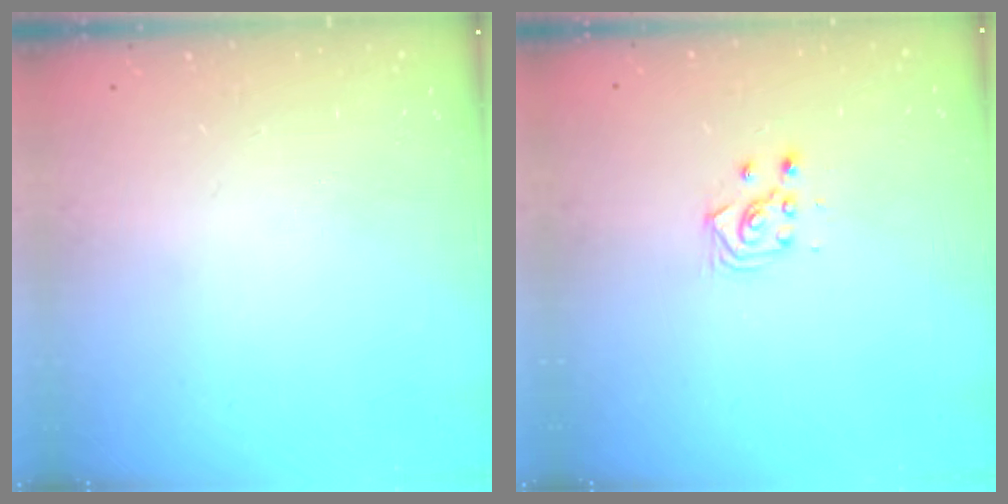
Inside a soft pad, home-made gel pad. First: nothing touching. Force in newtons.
{"total": 3.4, "press": 3.3, "slide": 1.0}